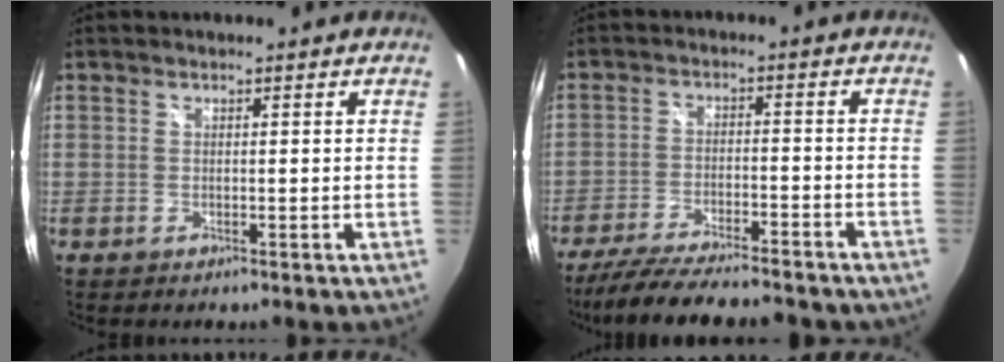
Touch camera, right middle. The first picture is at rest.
{"total": 19.0, "force": [-16.3, 4.0, 9.1], "torque": [-0.176, -0.035, -0.244]}